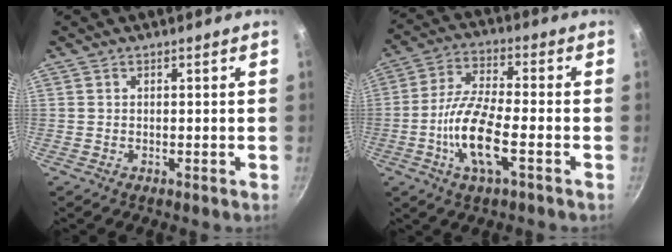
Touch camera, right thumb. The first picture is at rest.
{"total": 11.8, "force": [-3.7, 3.6, 10.6], "torque": [-0.208, 0.023, -0.081]}